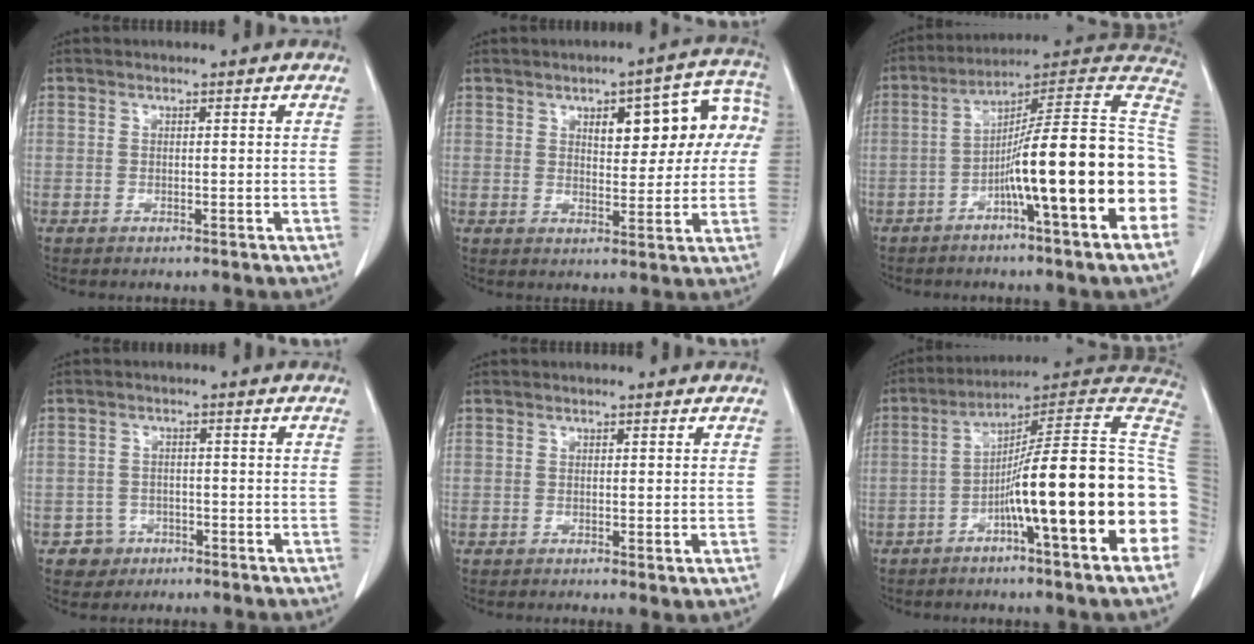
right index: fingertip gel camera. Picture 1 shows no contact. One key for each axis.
{"total": 11.7, "fx": 3.0, "fy": 4.3, "fz": 10.4, "tx": -0.123, "ty": 0.038, "tz": 0.041}
{"total": 21.0, "fx": -5.1, "fy": 0.3, "fz": 20.4, "tx": -0.224, "ty": 0.032, "tz": -0.079}
{"total": 3.4, "fx": -1.8, "fy": 2.9, "fz": -0.4, "tx": 0.011, "ty": 0.015, "tz": -0.028}
{"total": 1.4, "fx": -0.3, "fy": 0.3, "fz": 1.4, "tx": -0.019, "ty": -0.005, "tz": -0.002}
{"total": 22.5, "fx": -4.8, "fy": 0.1, "fz": 22.0, "tx": -0.236, "ty": 0.030, "tz": -0.080}